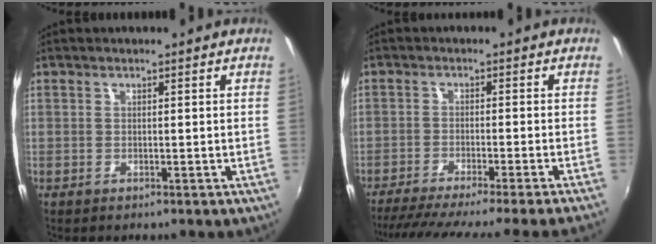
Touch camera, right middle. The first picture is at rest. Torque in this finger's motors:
{"motor_torque": [1.08, -1.06, 0.12, 0.07]}